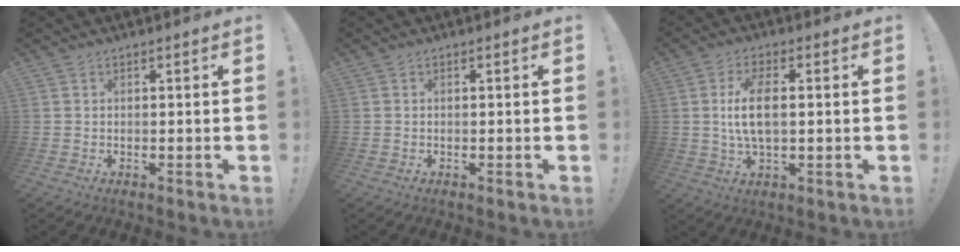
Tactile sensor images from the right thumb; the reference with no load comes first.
{"total": 0.0}
{"total": 8.9, "force": [0.5, 3.9, 8.0], "torque": [-0.153, -0.001, 0.007]}